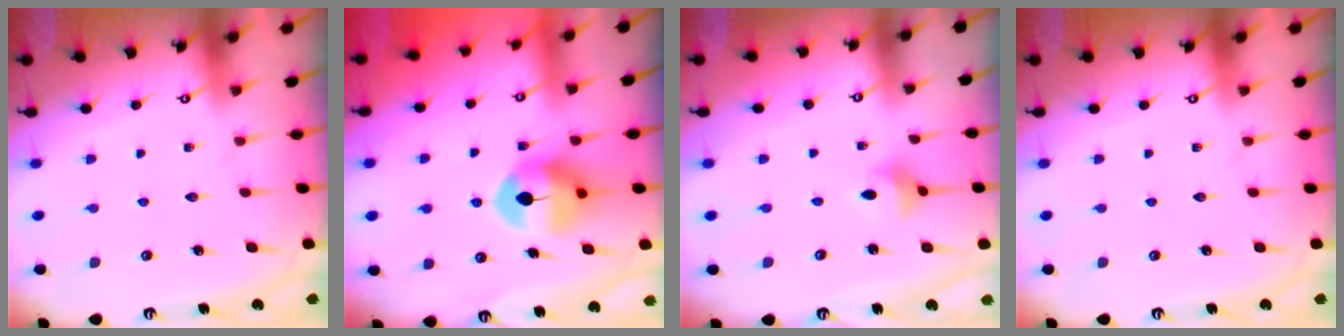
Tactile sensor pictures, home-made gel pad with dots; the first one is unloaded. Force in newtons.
{"total": 10.4, "press": 10.4, "slide": 0.6}
{"total": 3.0, "press": 2.9, "slide": 0.7}
{"total": 0.0}